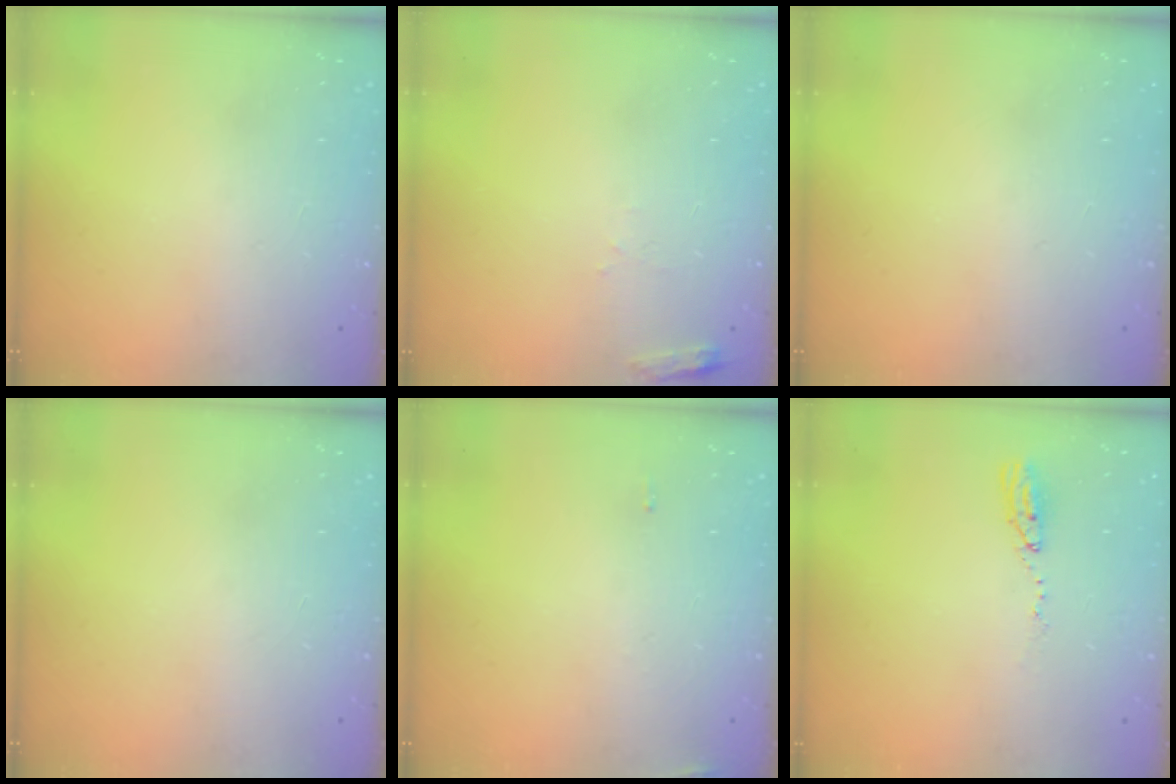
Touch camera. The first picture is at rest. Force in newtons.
{"total": 4.4, "press": 4.3, "slide": 0.5}
{"total": 0.0}
{"total": 0.0}
{"total": 7.4, "press": 5.5, "slide": 5.0}
{"total": 4.3, "press": 4.3, "slide": 0.4}